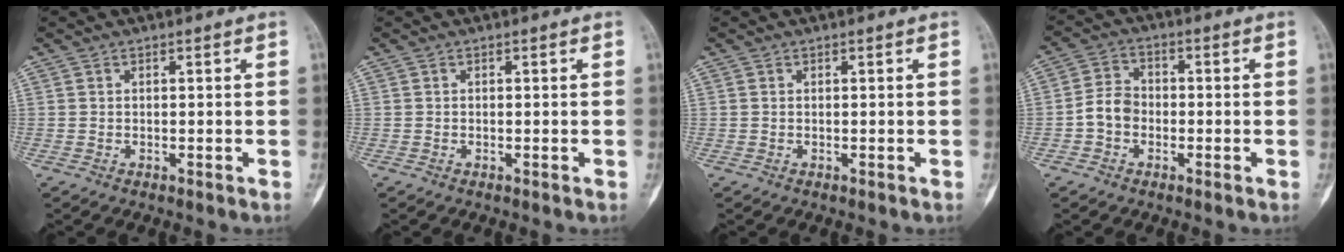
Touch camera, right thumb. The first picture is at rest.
{"total": 0.0}
{"total": 0.0}
{"total": 5.4, "force": [-1.5, 4.3, 2.9], "torque": [-0.042, 0.022, -0.038]}